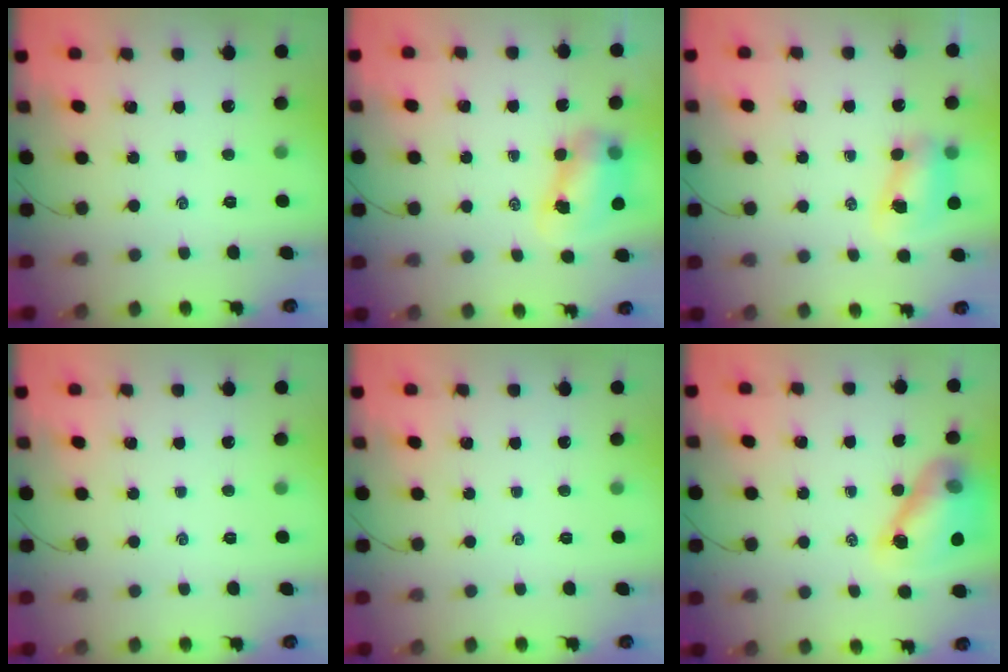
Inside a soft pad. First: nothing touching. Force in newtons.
{"total": 7.9, "press": 7.8, "slide": 1.2}
{"total": 8.2, "press": 8.1, "slide": 1.2}
{"total": 0.0}
{"total": 0.0}
{"total": 13.8, "press": 13.2, "slide": 4.1}